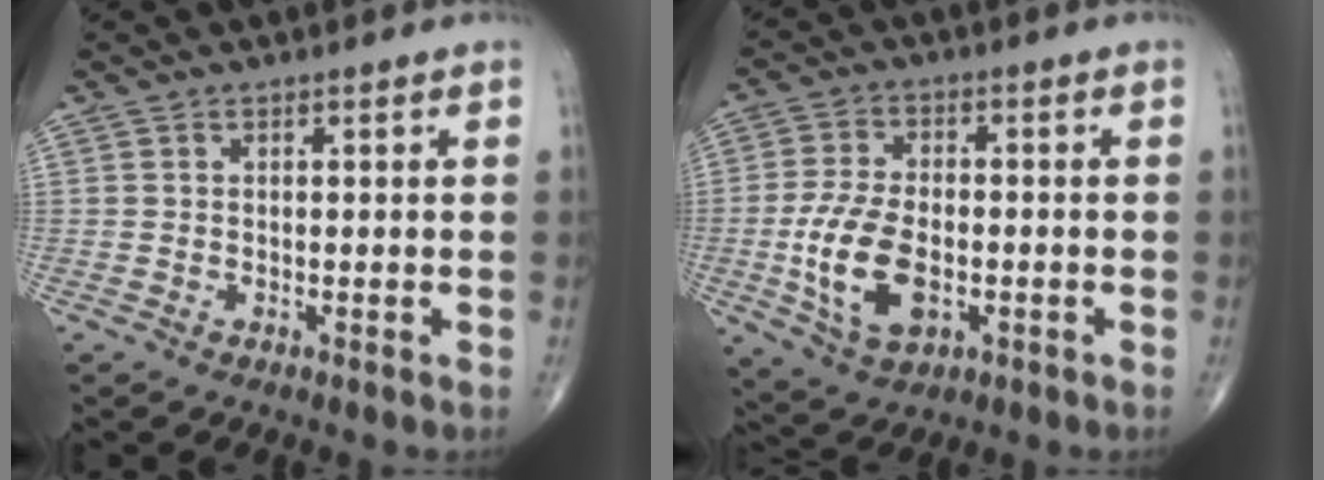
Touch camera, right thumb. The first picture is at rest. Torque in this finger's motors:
{"motor_torque": [0.48, 0.31, 1.14, -0.05, 0.33]}